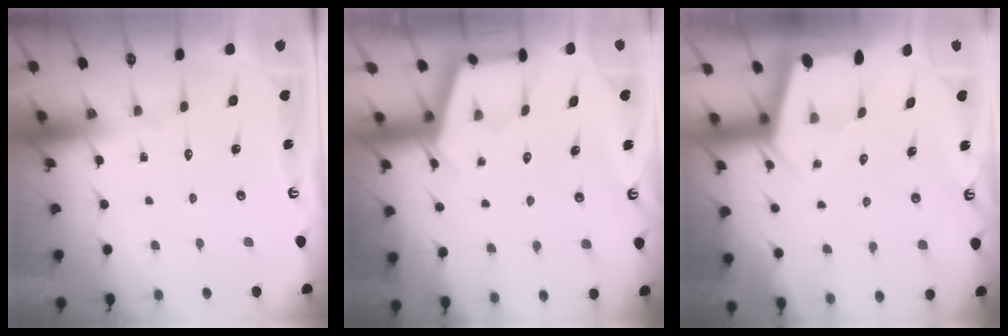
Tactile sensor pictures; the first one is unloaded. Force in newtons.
{"total": 2.8, "press": 2.8, "slide": 0.3}
{"total": 2.1, "press": 2.0, "slide": 0.3}